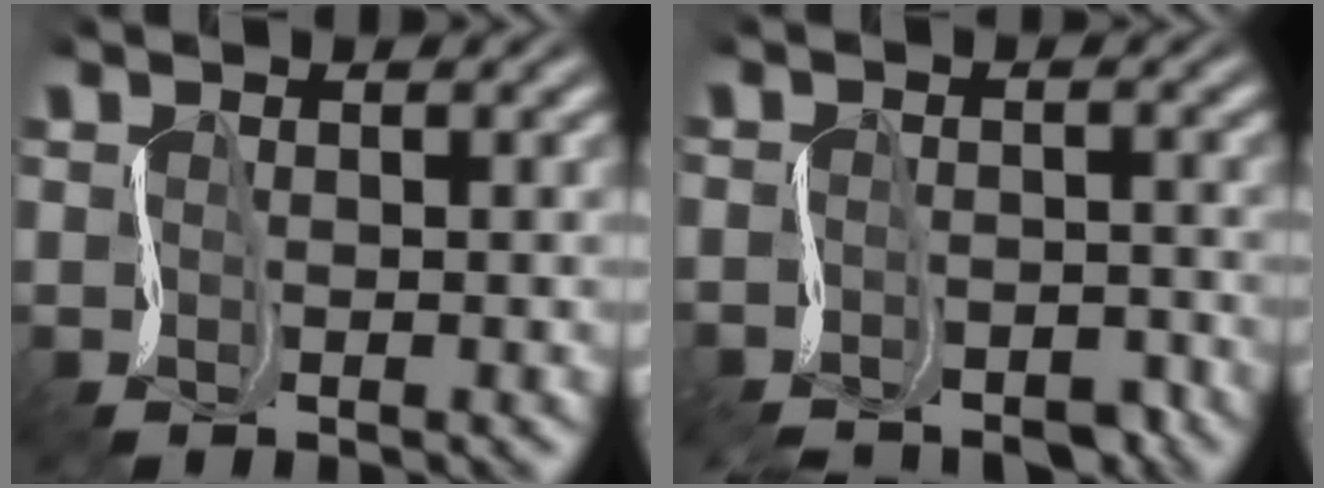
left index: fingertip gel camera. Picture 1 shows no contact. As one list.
[{"total": 4.2, "force": [-4.0, 1.1, 0.7], "torque": [-0.009, -0.003, -0.069]}]